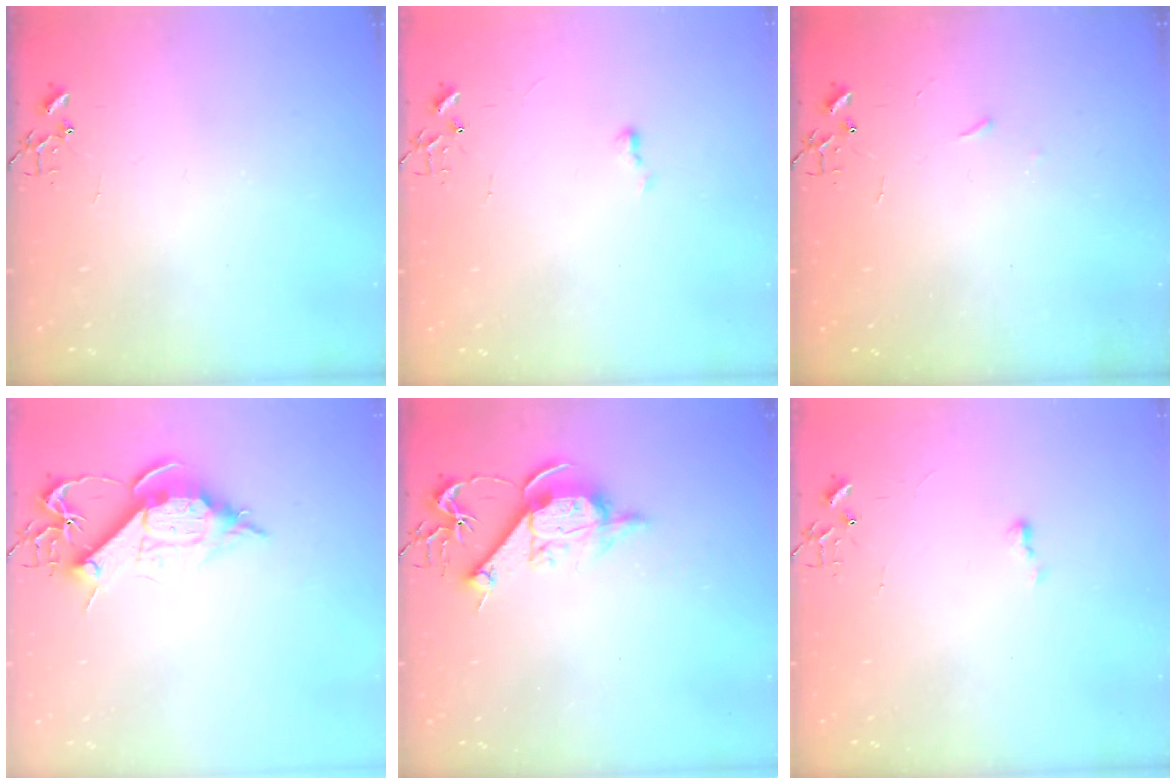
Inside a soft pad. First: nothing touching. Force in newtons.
{"total": 3.4, "press": 3.4, "slide": 0.5}
{"total": 2.6, "press": 2.5, "slide": 0.4}
{"total": 10.9, "press": 10.9, "slide": 1.1}
{"total": 11.0, "press": 10.9, "slide": 1.0}
{"total": 3.4, "press": 3.4, "slide": 0.5}